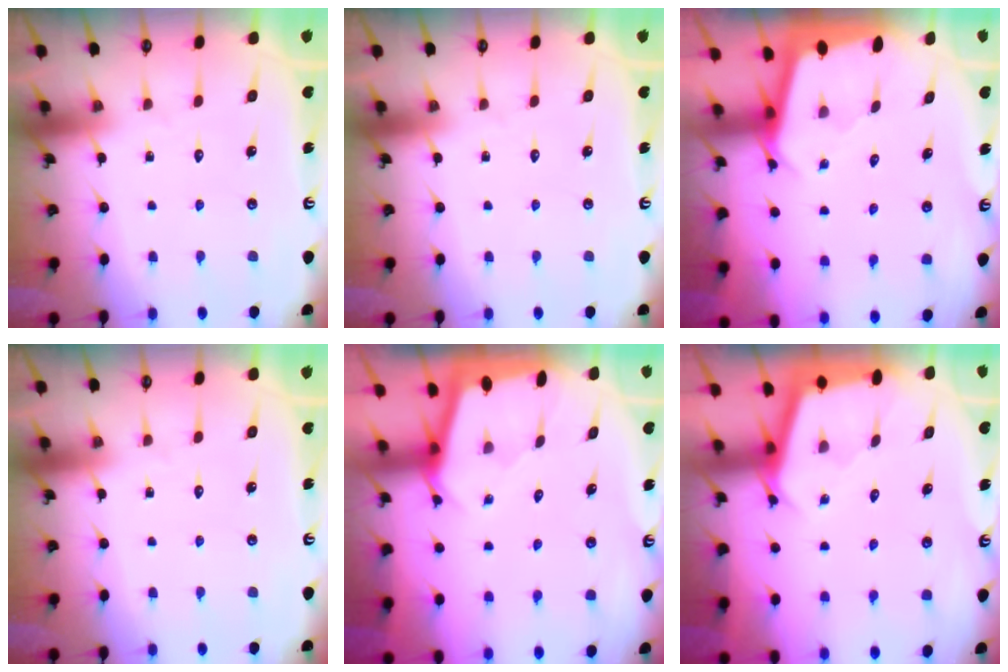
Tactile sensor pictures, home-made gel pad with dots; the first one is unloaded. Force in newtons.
{"total": 0.0}
{"total": 2.4, "press": 2.4, "slide": 0.1}
{"total": 0.0}
{"total": 1.8, "press": 1.8, "slide": 0.2}
{"total": 2.4, "press": 2.4, "slide": 0.2}